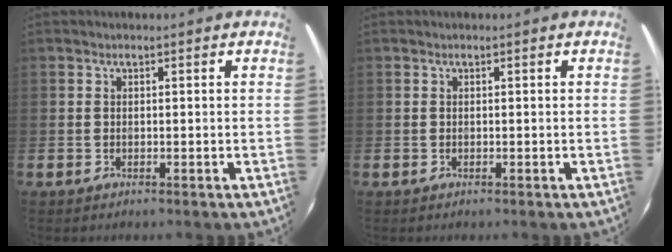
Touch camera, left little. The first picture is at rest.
{"total": 0.0}